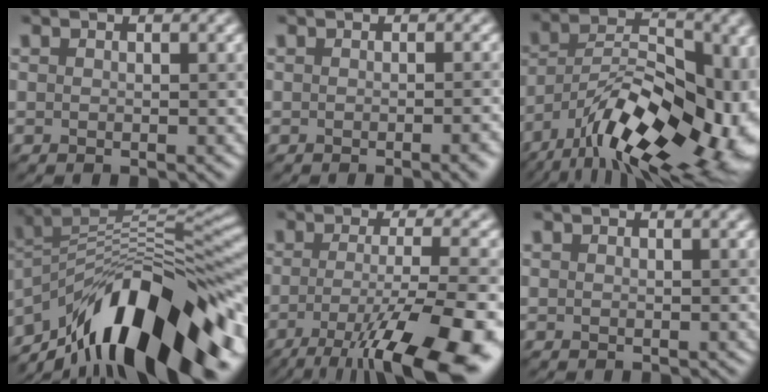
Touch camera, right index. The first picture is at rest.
{"total": 2.1, "force": [-0.9, 0.6, 1.9], "torque": [-0.014, 0.001, -0.012]}
{"total": 18.6, "force": [-9.9, 9.2, 12.8], "torque": [-0.185, 0.003, -0.151]}
{"total": 15.7, "force": [-8.5, 6.1, 11.7], "torque": [-0.184, 0.030, -0.149]}
{"total": 13.8, "force": [-7.1, 3.4, 11.3], "torque": [-0.187, -0.016, -0.110]}
{"total": 0.0}